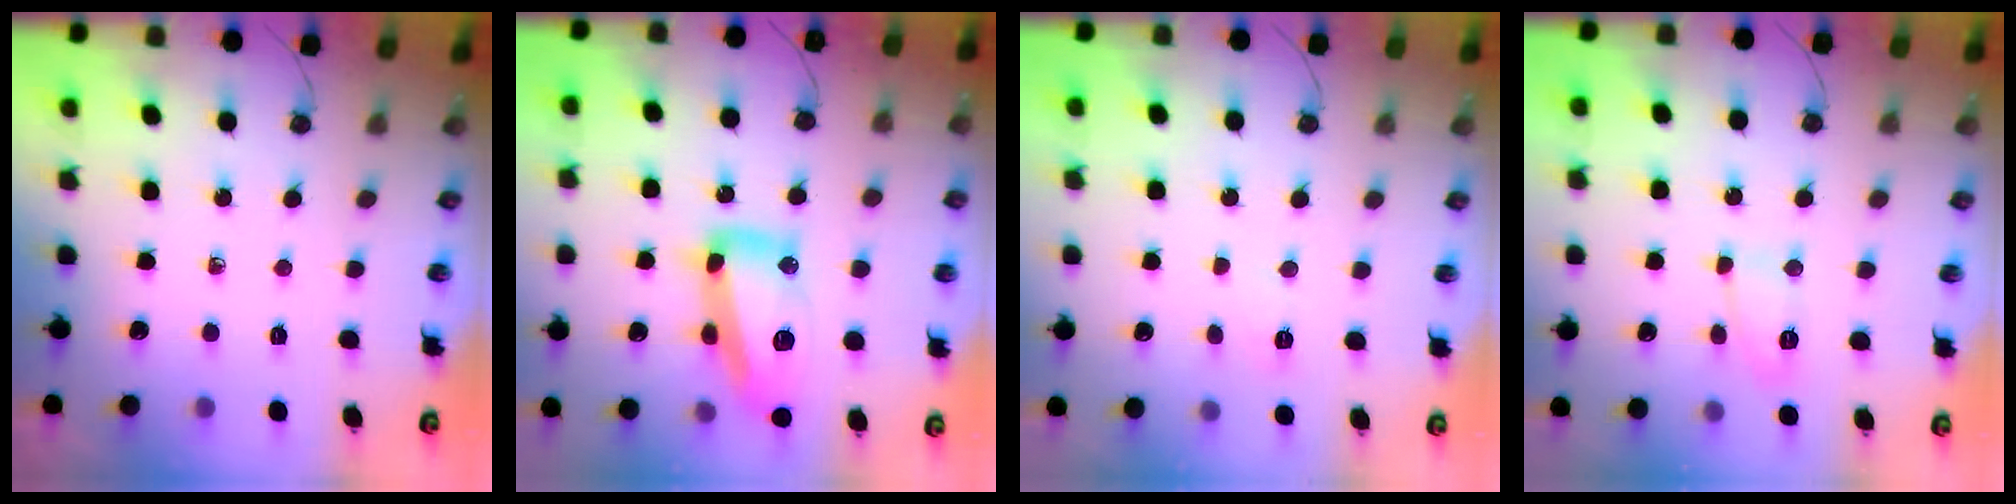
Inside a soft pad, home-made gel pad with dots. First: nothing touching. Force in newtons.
{"total": 17.2, "press": 17.2, "slide": 0.9}
{"total": 3.0, "press": 2.9, "slide": 0.7}
{"total": 6.3, "press": 6.3, "slide": 0.2}